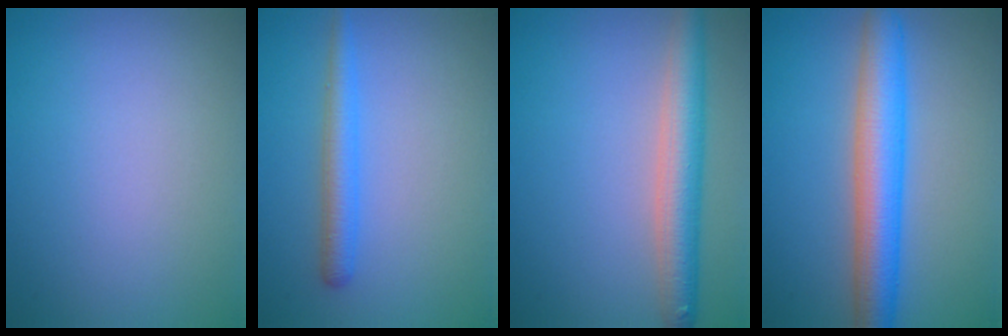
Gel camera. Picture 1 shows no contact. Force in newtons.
{"total": 2.6, "press": 2.6, "slide": 0.1}
{"total": 4.9, "press": 4.9, "slide": 0.2}
{"total": 6.6, "press": 6.6, "slide": 0.1}